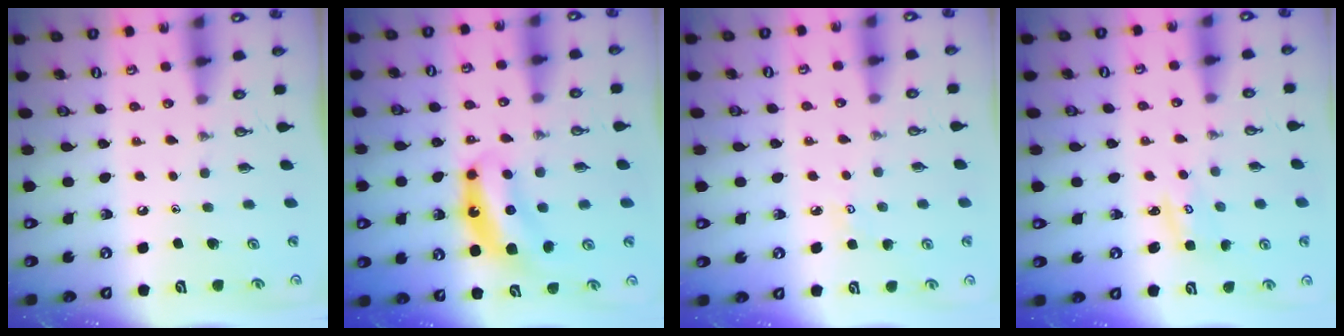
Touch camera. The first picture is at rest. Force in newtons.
{"total": 8.1, "press": 8.0, "slide": 0.7}
{"total": 2.8, "press": 2.8, "slide": 0.3}
{"total": 2.8, "press": 2.8, "slide": 0.4}